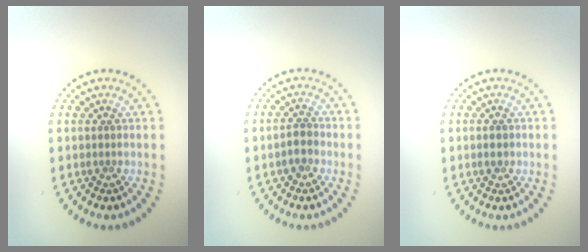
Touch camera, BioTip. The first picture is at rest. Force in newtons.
{"total": 1.4, "press": 1.2, "slide": 0.6}
{"total": 1.3, "press": 1.3, "slide": 0.2}